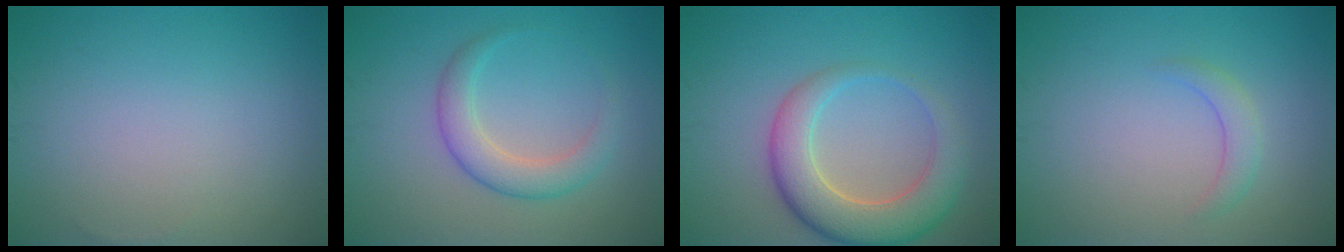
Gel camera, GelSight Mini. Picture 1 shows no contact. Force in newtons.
{"total": 3.4, "press": 3.4, "slide": 0.2}
{"total": 6.4, "press": 6.4, "slide": 0.4}
{"total": 1.7, "press": 1.6, "slide": 0.2}